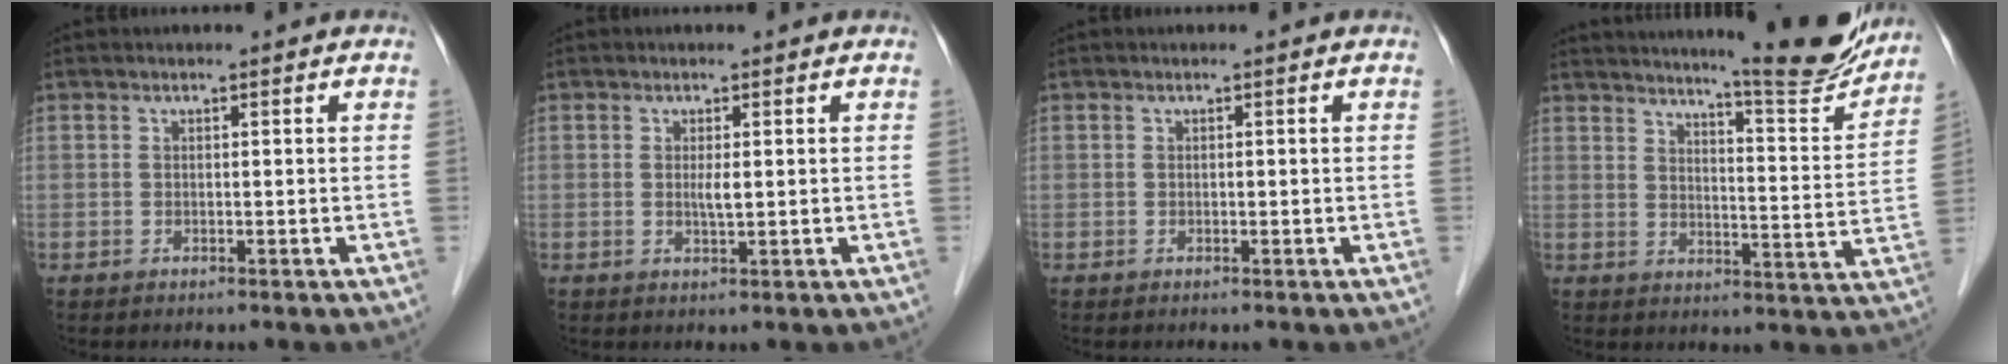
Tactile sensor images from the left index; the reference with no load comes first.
{"total": 1.5, "force": [0.3, 0.1, 1.5], "torque": [-0.032, -0.002, 0.006]}
{"total": 0.0}
{"total": 15.6, "force": [14.3, 0.1, 6.3], "torque": [-0.089, -0.044, 0.184]}